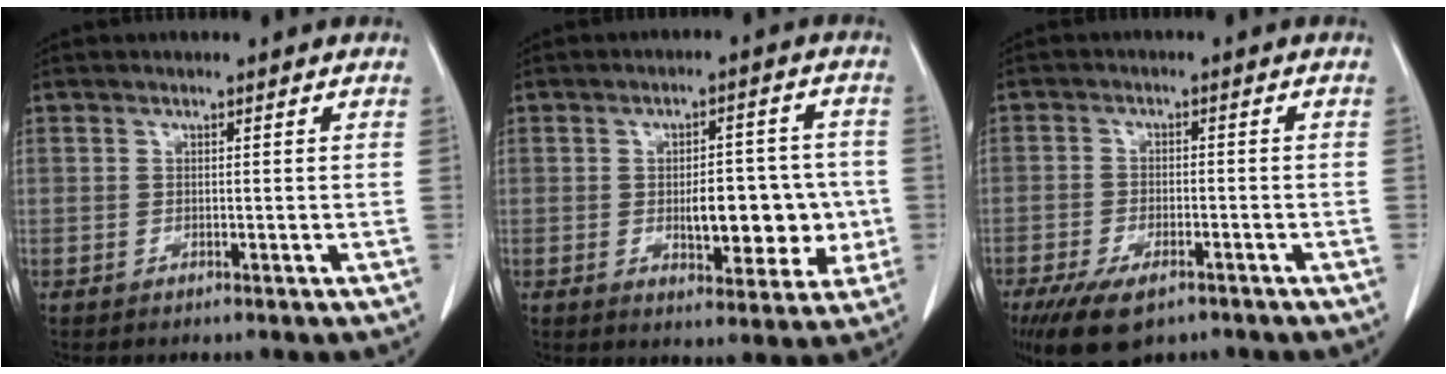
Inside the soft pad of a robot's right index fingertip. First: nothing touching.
{"total": 10.0, "force": [-1.2, 4.5, 8.8], "torque": [-0.110, 0.014, -0.006]}
{"total": 9.4, "force": [-6.4, 3.8, 5.8], "torque": [-0.101, -0.013, -0.103]}